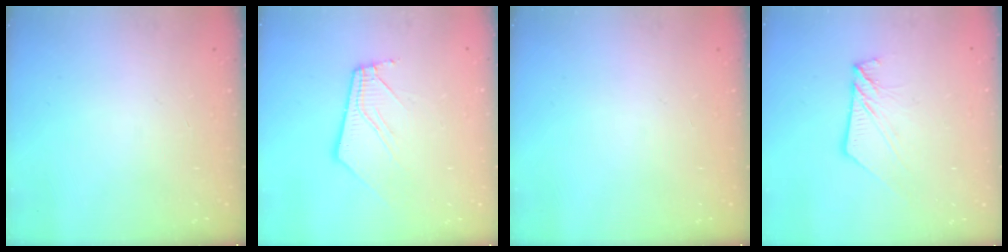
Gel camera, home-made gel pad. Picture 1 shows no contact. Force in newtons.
{"total": 10.2, "press": 10.1, "slide": 1.2}
{"total": 0.0}
{"total": 9.0, "press": 8.9, "slide": 0.8}